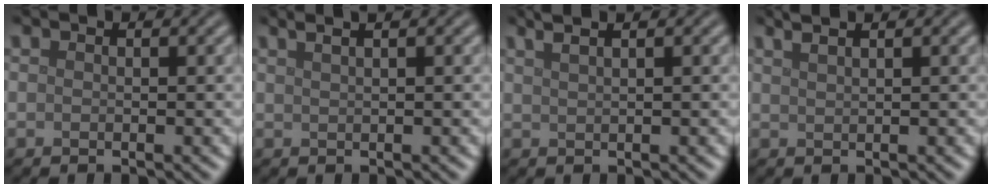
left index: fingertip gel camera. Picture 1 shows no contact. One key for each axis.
{"total": 4.2, "fx": 2.5, "fy": 1.9, "fz": 2.7, "tx": -0.018, "ty": 0.034, "tz": 0.011}
{"total": 3.6, "fx": 2.4, "fy": 1.5, "fz": 2.2, "tx": -0.015, "ty": 0.024, "tz": 0.011}
{"total": 3.0, "fx": 2.1, "fy": 1.2, "fz": 1.8, "tx": -0.009, "ty": 0.018, "tz": 0.005}